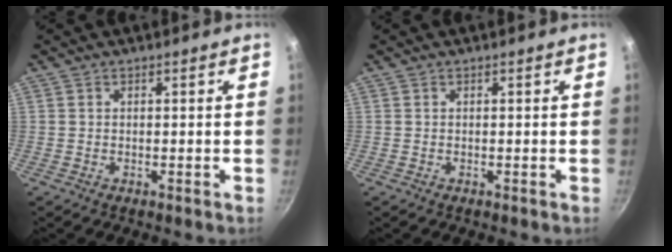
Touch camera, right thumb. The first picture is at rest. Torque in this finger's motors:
{"motor_torque": [0.00, 0.00, -0.01, 0.00, 0.00]}